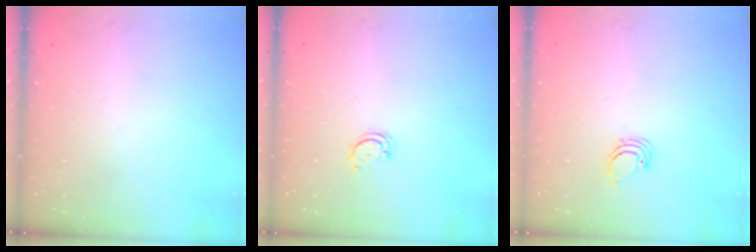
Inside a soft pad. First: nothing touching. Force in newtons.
{"total": 2.2, "press": 2.2, "slide": 0.4}
{"total": 2.2, "press": 2.2, "slide": 0.2}